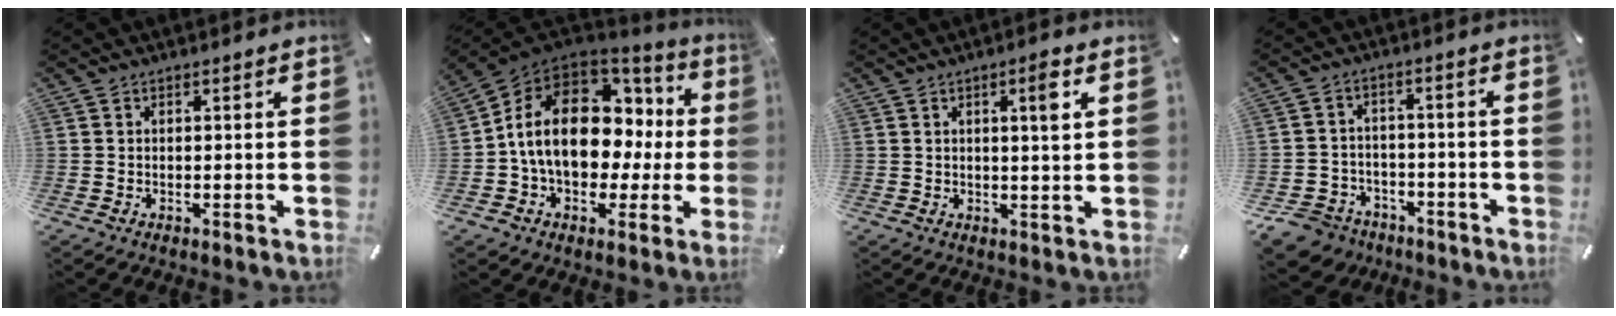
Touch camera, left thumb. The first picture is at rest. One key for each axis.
{"total": 18.1, "fx": 1.5, "fy": 13.1, "fz": 12.4, "tx": -0.219, "ty": 0.004, "tz": 0.031}
{"total": 4.4, "fx": 1.7, "fy": 0.3, "fz": 4.1, "tx": -0.065, "ty": -0.006, "tz": 0.021}
{"total": 7.1, "fx": -4.8, "fy": 5.0, "fz": 1.4, "tx": -0.041, "ty": 0.032, "tz": -0.094}